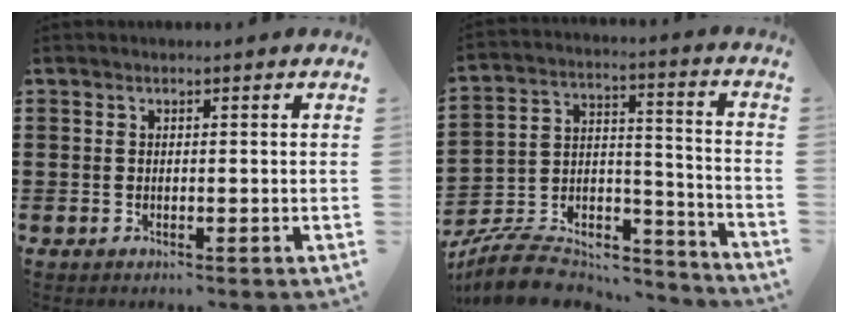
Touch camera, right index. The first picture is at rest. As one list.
[{"total": 9.5, "force": [-8.5, 3.1, 2.9], "torque": [-0.054, 0.023, -0.163]}]